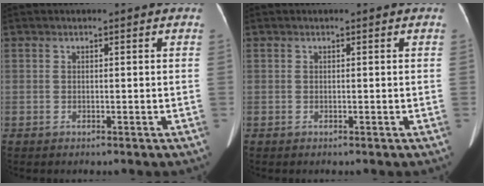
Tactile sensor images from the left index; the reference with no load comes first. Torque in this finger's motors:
{"motor_torque": [-0.02, 0.03, 0.00, 0.00]}